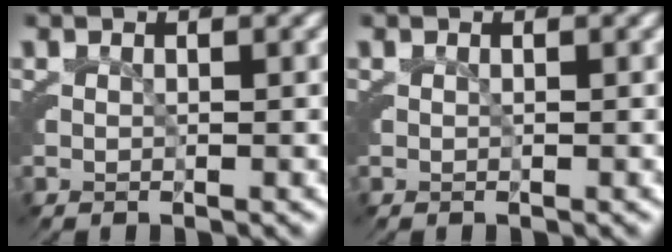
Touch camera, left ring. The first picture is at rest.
{"total": 0.0}